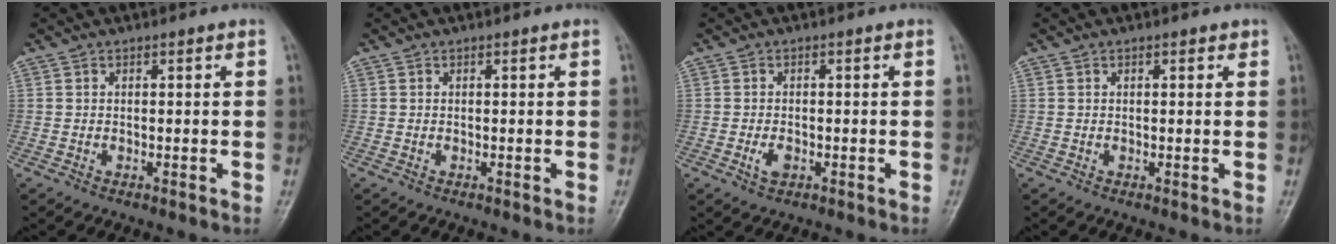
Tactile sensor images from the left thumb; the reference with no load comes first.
{"total": 0.0}
{"total": 2.6, "force": [-1.0, 1.5, 1.9], "torque": [-0.037, 0.005, -0.015]}
{"total": 1.2, "force": [0.6, 0.5, 0.9], "torque": [-0.010, 0.001, 0.005]}